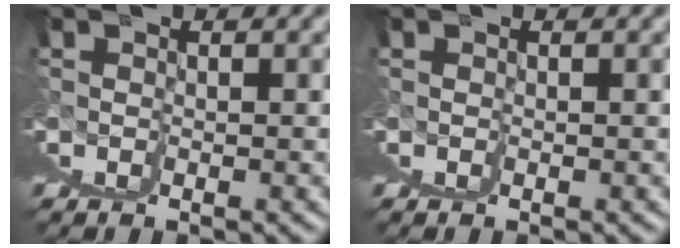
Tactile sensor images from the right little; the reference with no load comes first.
{"total": 0.0}